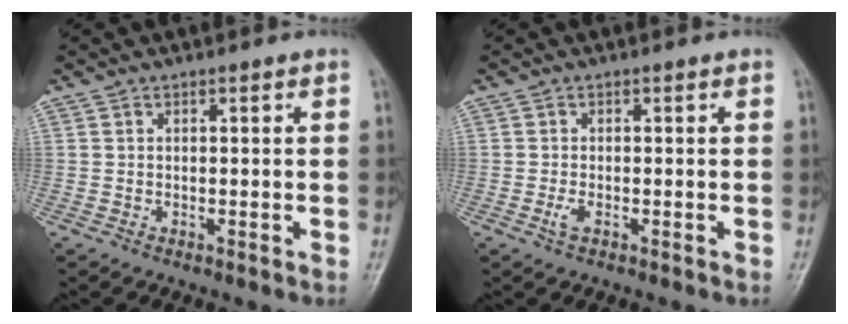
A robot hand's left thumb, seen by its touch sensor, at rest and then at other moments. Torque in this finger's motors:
{"motor_torque": [-0.06, 0.10, 0.12, 0.04, 0.01]}